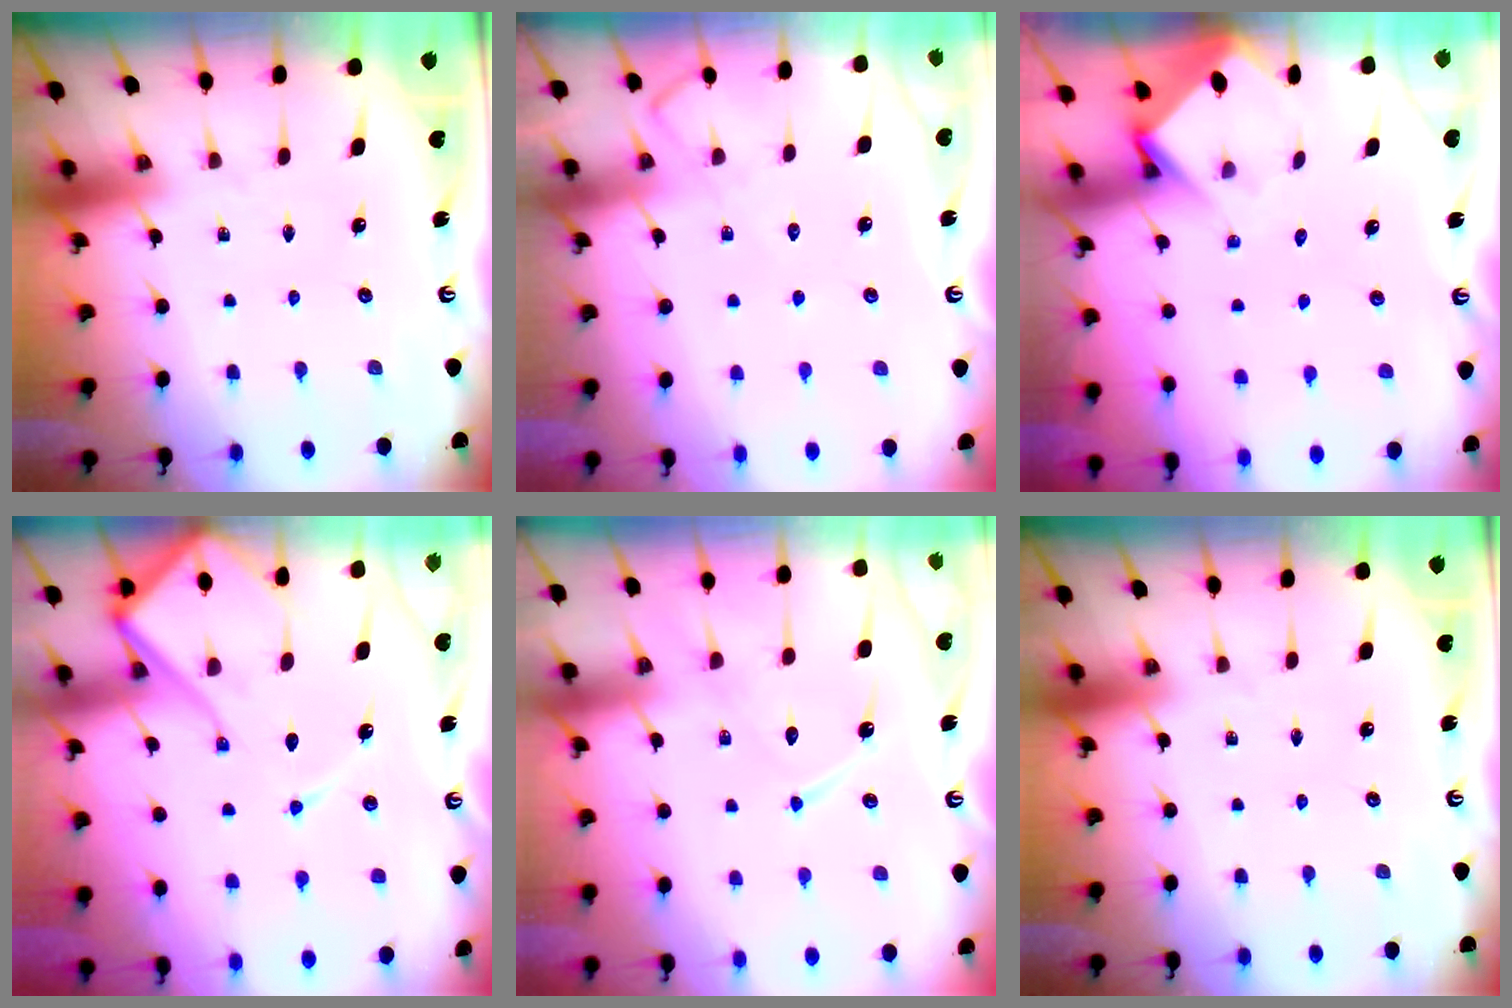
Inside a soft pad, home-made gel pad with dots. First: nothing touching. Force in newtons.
{"total": 8.6, "press": 8.5, "slide": 1.0}
{"total": 3.6, "press": 3.6, "slide": 0.3}
{"total": 15.7, "press": 15.6, "slide": 1.5}
{"total": 13.2, "press": 13.1, "slide": 1.2}
{"total": 0.0}